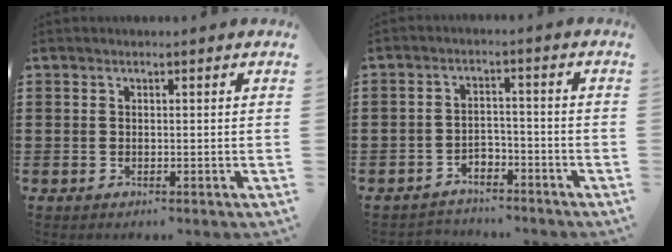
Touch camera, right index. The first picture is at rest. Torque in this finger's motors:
{"motor_torque": [0.97, 0.93, -0.03, -0.03]}